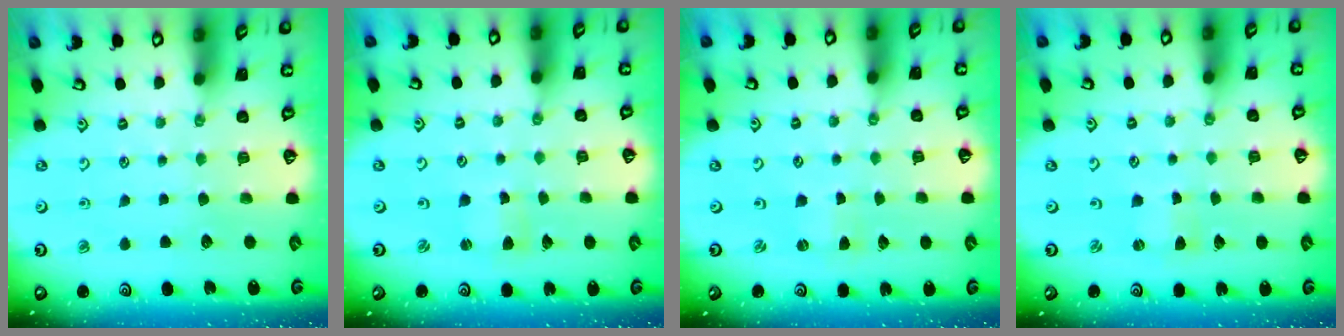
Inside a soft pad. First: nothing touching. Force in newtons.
{"total": 2.2, "press": 2.1, "slide": 0.3}
{"total": 1.9, "press": 1.9, "slide": 0.2}
{"total": 0.0}